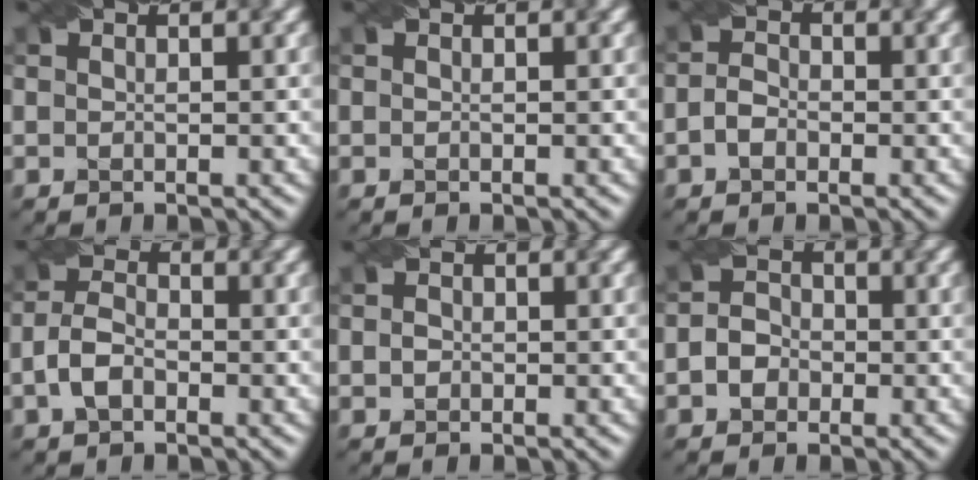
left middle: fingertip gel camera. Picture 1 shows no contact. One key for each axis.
{"total": 0.0}
{"total": 1.6, "fx": -1.0, "fy": 1.0, "fz": 0.9, "tx": -0.022, "ty": 0.003, "tz": -0.020}
{"total": 2.8, "fx": -1.4, "fy": 1.5, "fz": 1.9, "tx": -0.044, "ty": 0.006, "tz": -0.029}
{"total": 0.8, "fx": -0.2, "fy": 0.7, "fz": 0.3, "tx": -0.004, "ty": 0.003, "tz": -0.007}
{"total": 2.5, "fx": -1.1, "fy": 2.0, "fz": 1.0, "tx": -0.003, "ty": 0.003, "tz": -0.022}